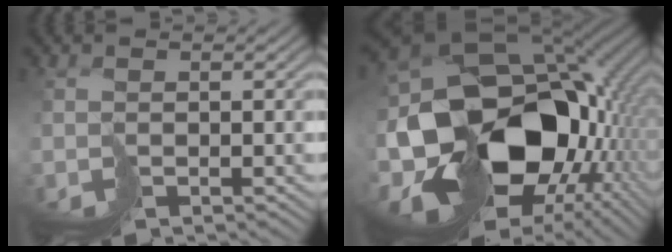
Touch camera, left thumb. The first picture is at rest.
{"total": 21.0, "force": [-2.7, 14.4, 15.0], "torque": [-0.335, -0.028, -0.008]}